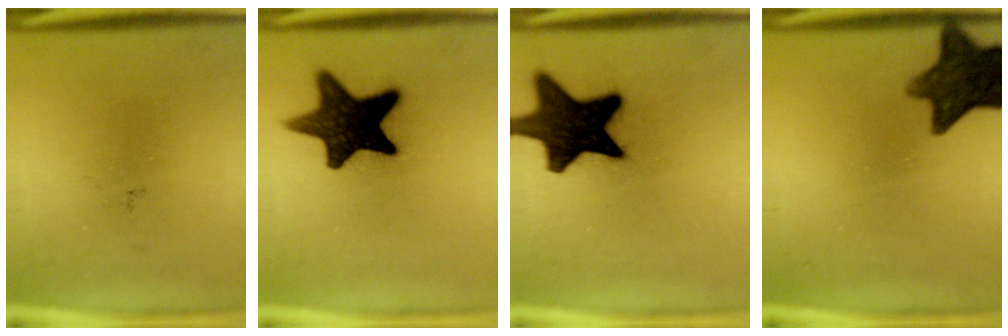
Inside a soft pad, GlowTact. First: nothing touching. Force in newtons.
{"total": 15.9}
{"total": 18.0}
{"total": 11.9}